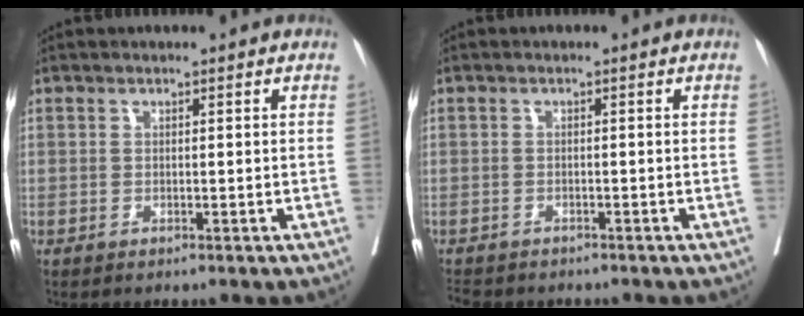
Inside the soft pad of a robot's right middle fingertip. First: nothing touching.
{"total": 5.9, "force": [-5.1, 1.8, 2.2], "torque": [-0.042, -0.001, -0.074]}